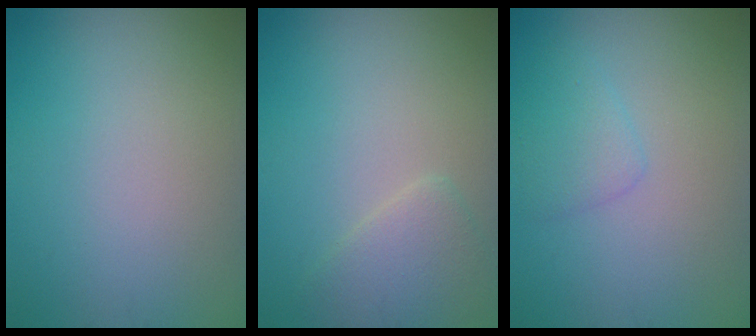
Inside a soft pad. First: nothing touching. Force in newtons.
{"total": 2.5, "press": 2.5, "slide": 0.2}
{"total": 1.8, "press": 1.8, "slide": 0.1}